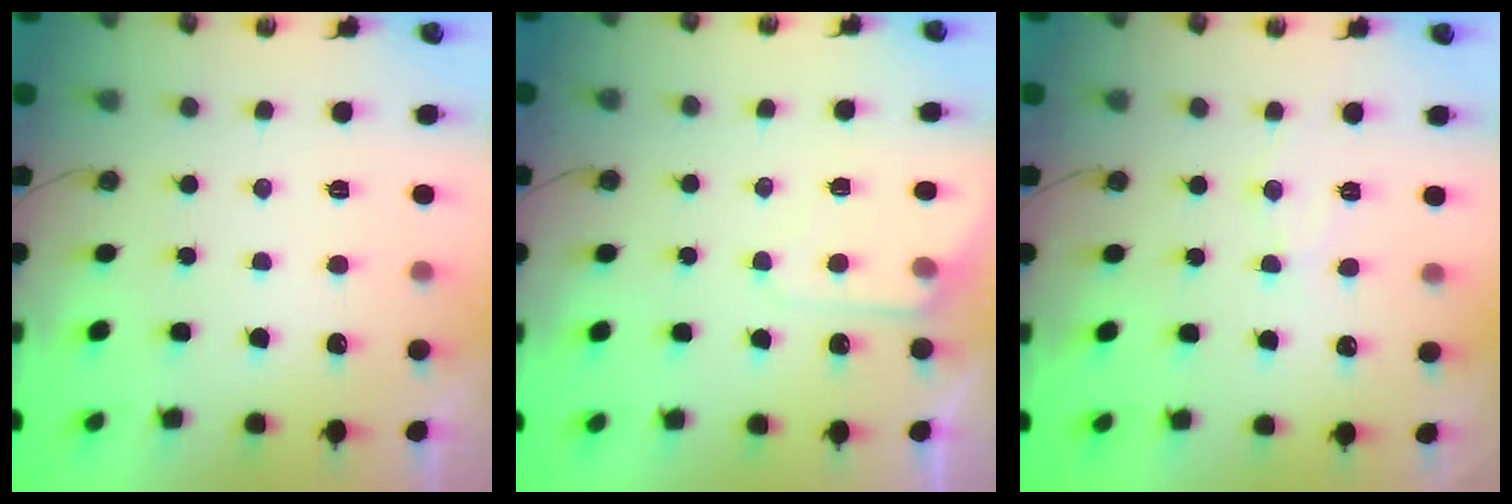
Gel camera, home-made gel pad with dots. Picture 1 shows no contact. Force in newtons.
{"total": 4.5, "press": 4.4, "slide": 0.6}
{"total": 5.9, "press": 5.9, "slide": 0.2}